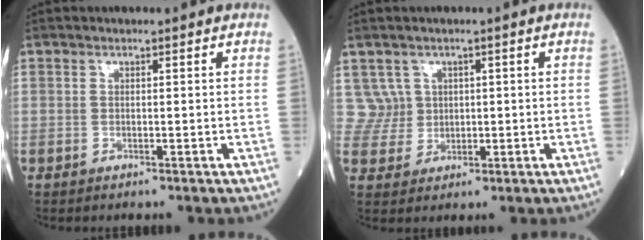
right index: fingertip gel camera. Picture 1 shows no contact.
{"total": 3.9, "force": [1.5, 3.6, -0.3], "torque": [0.014, 0.010, 0.033]}